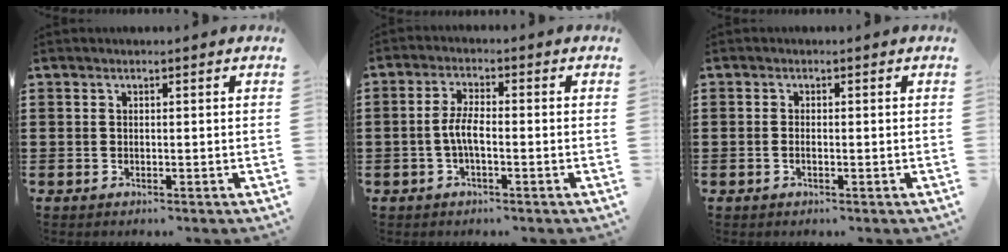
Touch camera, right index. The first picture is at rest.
{"total": 3.9, "force": [-1.1, 1.0, 3.6], "torque": [-0.084, -0.003, -0.029]}
{"total": 0.8, "force": [-0.5, 0.0, 0.6], "torque": [-0.014, -0.007, -0.007]}